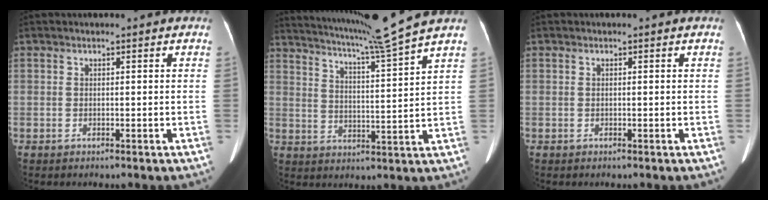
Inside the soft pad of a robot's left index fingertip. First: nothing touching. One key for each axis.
{"total": 12.4, "fx": 10.9, "fy": -3.3, "fz": 4.8, "tx": -0.092, "ty": -0.039, "tz": 0.169}
{"total": 0.0}